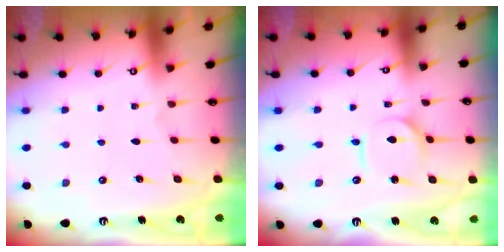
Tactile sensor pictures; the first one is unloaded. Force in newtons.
{"total": 3.9, "press": 3.8, "slide": 0.4}